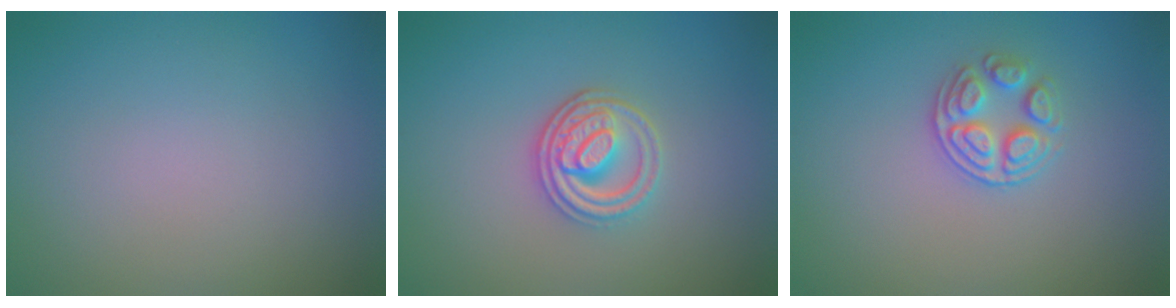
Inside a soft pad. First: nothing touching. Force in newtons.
{"total": 3.6, "press": 3.0, "slide": 1.9}
{"total": 2.7, "press": 2.5, "slide": 0.9}